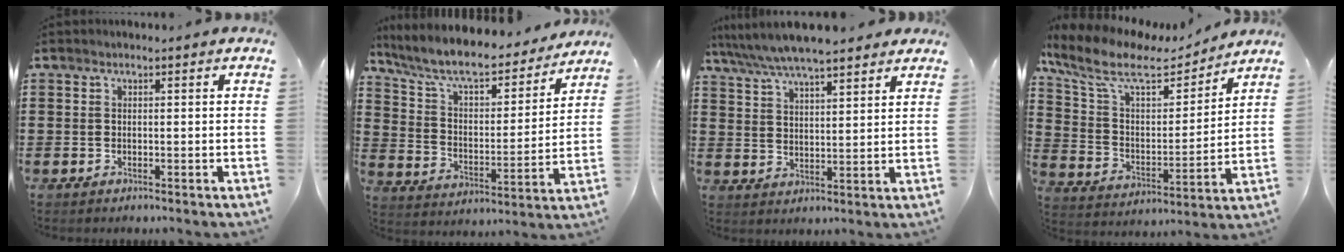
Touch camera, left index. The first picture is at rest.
{"total": 8.6, "force": [7.8, 1.2, 3.5], "torque": [-0.102, -0.054, 0.131]}
{"total": 7.0, "force": [6.3, 0.9, 2.8], "torque": [-0.077, -0.021, 0.113]}
{"total": 11.4, "force": [8.8, 3.4, 6.3], "torque": [-0.157, -0.040, 0.151]}